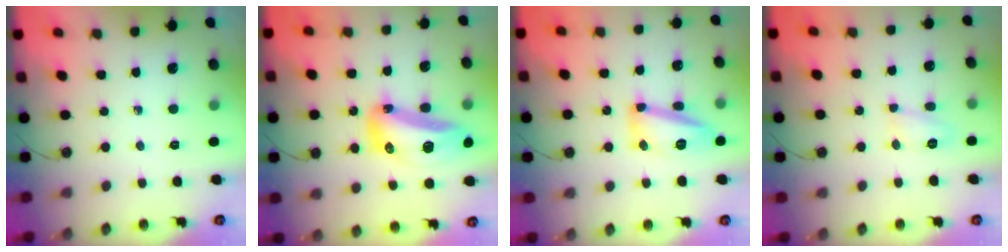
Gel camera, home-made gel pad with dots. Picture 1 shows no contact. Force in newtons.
{"total": 19.9, "press": 18.4, "slide": 7.7}
{"total": 14.4, "press": 14.3, "slide": 1.2}
{"total": 6.6, "press": 6.6, "slide": 0.5}